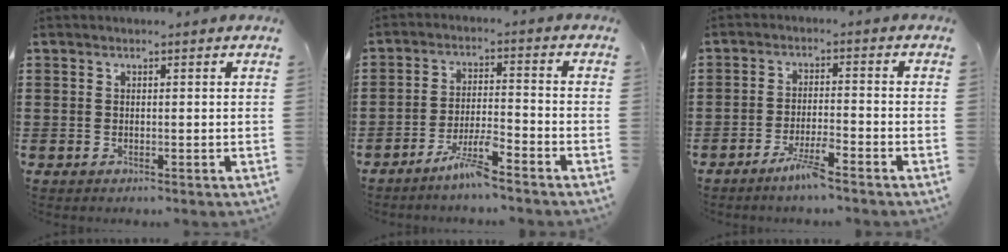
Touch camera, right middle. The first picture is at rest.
{"total": 5.5, "force": [-4.5, 0.3, 3.3], "torque": [-0.075, -0.008, -0.088]}
{"total": 4.4, "force": [-3.3, 0.2, 2.9], "torque": [-0.060, -0.004, -0.062]}